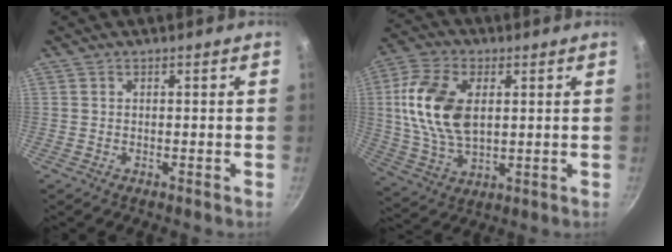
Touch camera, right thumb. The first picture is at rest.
{"total": 15.6, "force": [2.7, 9.4, 12.2], "torque": [-0.224, -0.003, 0.051]}